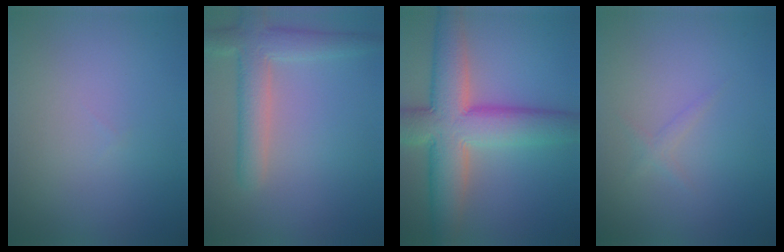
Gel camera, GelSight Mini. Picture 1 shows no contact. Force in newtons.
{"total": 4.3, "press": 4.3, "slide": 0.4}
{"total": 10.1, "press": 10.1, "slide": 0.7}
{"total": 0.8, "press": 0.8, "slide": 0.0}